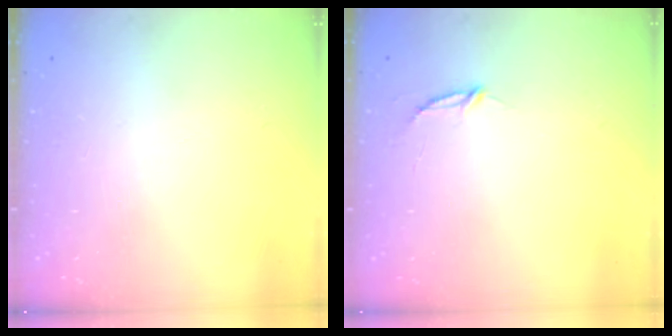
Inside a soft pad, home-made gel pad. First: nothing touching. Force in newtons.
{"total": 2.8, "press": 2.8, "slide": 0.3}